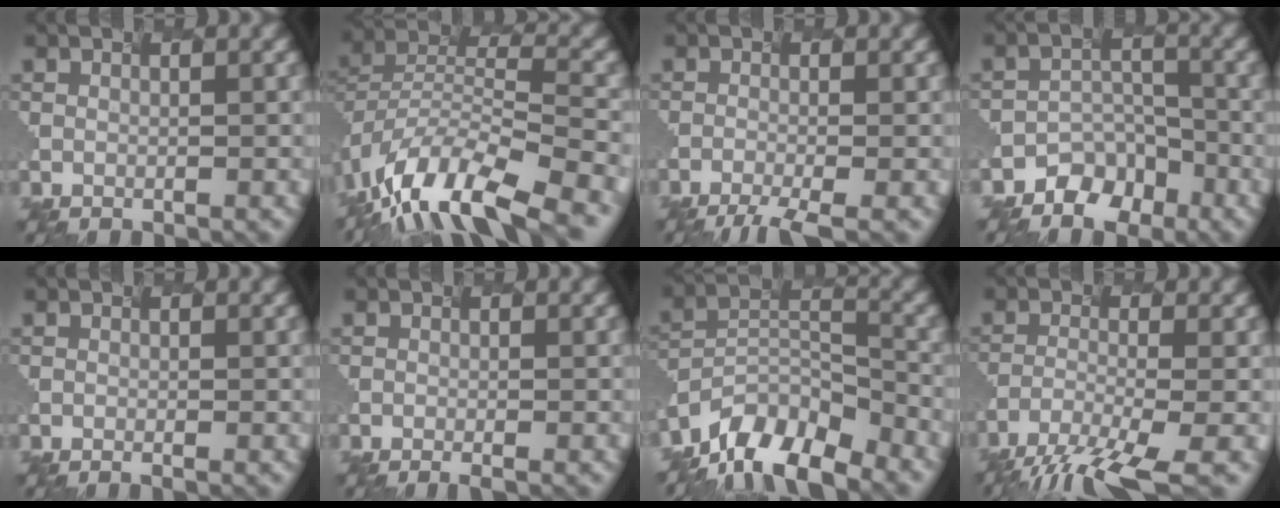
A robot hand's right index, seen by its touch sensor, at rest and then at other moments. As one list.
[{"total": 12.3, "force": [-9.9, 3.1, 6.6], "torque": [-0.167, -0.007, -0.147]}, {"total": 3.9, "force": [-3.2, -0.2, 2.1], "torque": [-0.034, -0.008, -0.031]}, {"total": 4.3, "force": [-4.1, 1.1, -0.6], "torque": [-0.007, -0.009, -0.047]}, {"total": 1.1, "force": [-0.4, 0.2, 1.0], "torque": [-0.002, 0.002, -0.007]}, {"total": 1.8, "force": [-1.0, 0.2, 1.5], "torque": [-0.008, -0.001, -0.002]}, {"total": 11.1, "force": [-10.2, 2.8, 3.2], "torque": [-0.087, -0.001, -0.148]}, {"total": 7.3, "force": [-6.1, 0.1, 4.0], "torque": [-0.086, -0.014, -0.091]}]